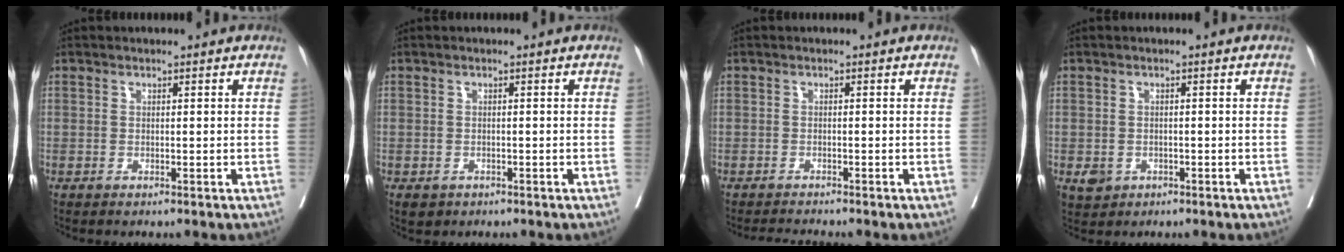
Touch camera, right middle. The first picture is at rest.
{"total": 2.3, "force": [-1.4, 1.6, 0.6], "torque": [-0.008, -0.001, -0.017]}
{"total": 1.9, "force": [-1.8, -0.6, 0.1], "torque": [-0.003, -0.010, -0.031]}
{"total": 2.5, "force": [-0.9, 2.1, 0.8], "torque": [-0.010, 0.002, -0.006]}